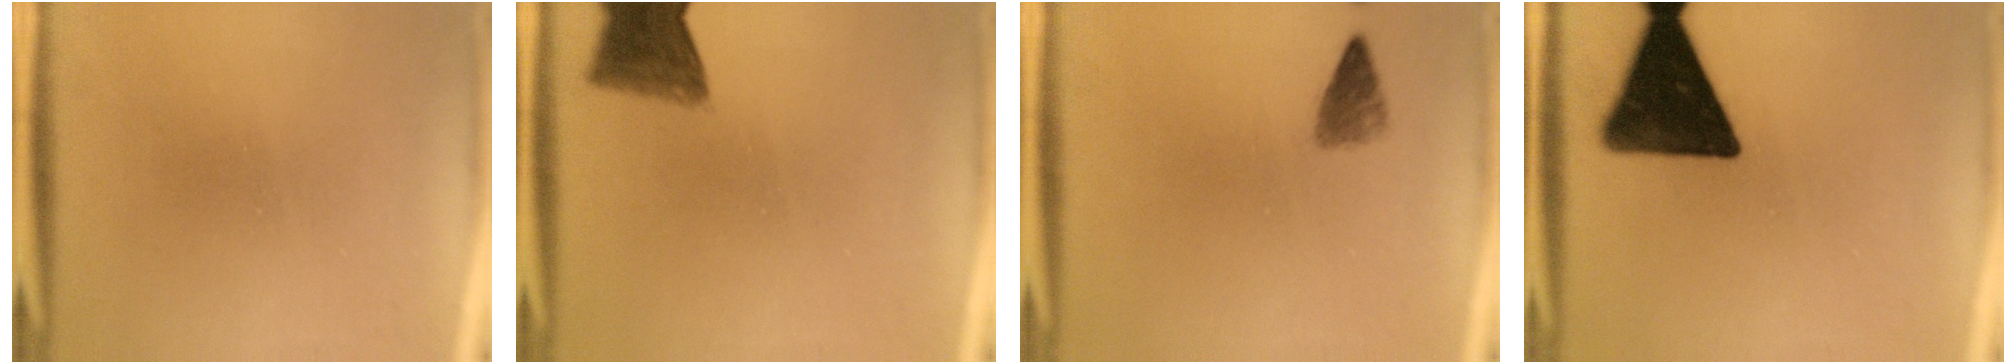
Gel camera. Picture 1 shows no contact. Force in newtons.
{"total": 6.4}
{"total": 2.2}
{"total": 16.8}